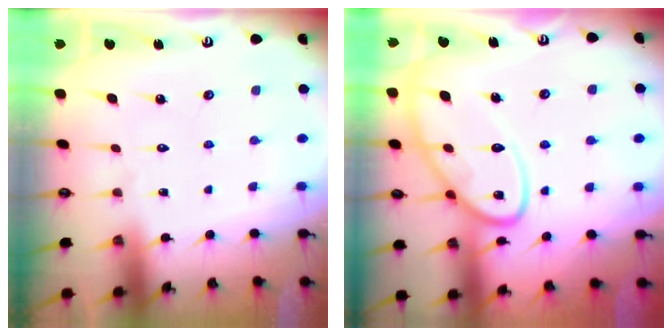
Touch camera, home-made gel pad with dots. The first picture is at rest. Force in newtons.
{"total": 14.0, "press": 14.0, "slide": 1.2}